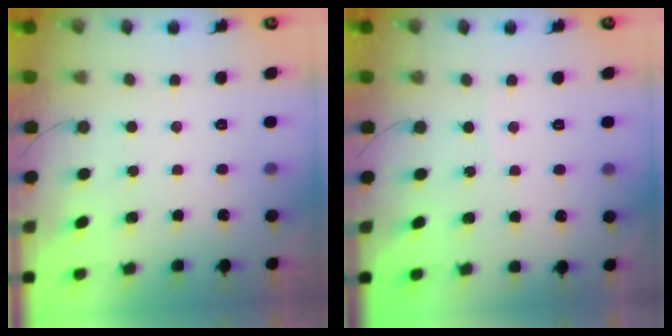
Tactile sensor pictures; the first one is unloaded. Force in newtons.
{"total": 2.9, "press": 2.9, "slide": 0.4}